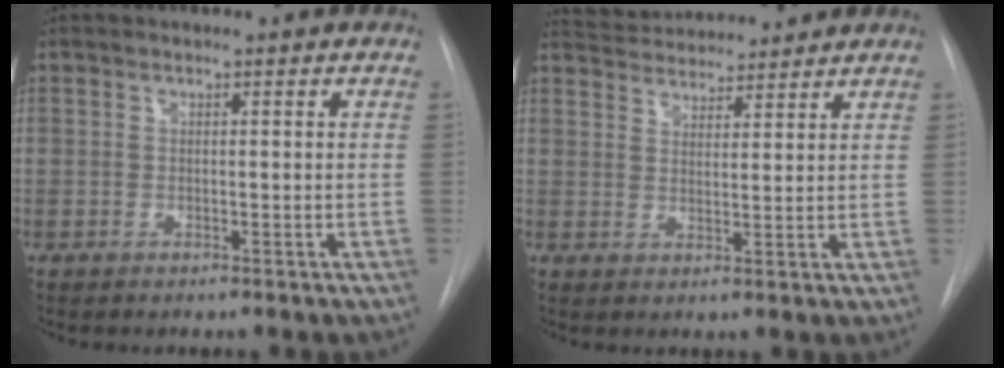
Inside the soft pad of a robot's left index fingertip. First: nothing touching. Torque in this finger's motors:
{"motor_torque": [-0.62, -1.11, 0.08, 0.02]}